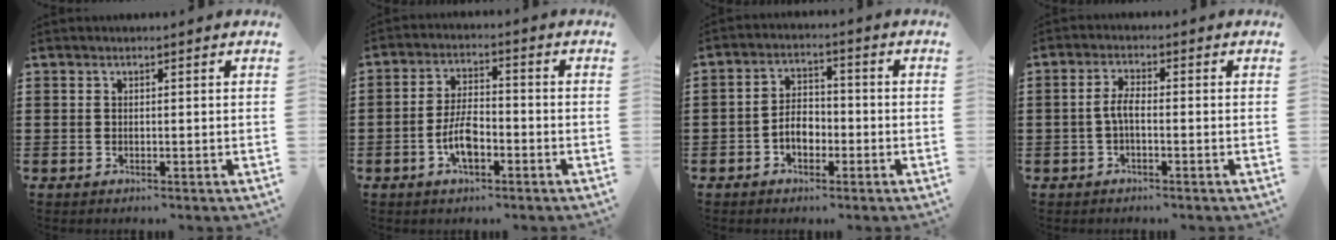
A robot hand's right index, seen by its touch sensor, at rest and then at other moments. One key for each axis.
{"total": 6.1, "fx": -2.0, "fy": 2.0, "fz": 5.4, "tx": -0.118, "ty": -0.001, "tz": -0.044}
{"total": 4.4, "fx": -1.8, "fy": 2.8, "fz": 2.9, "tx": -0.054, "ty": 0.002, "tz": -0.038}
{"total": 3.1, "fx": -0.8, "fy": 1.0, "fz": 2.9, "tx": -0.075, "ty": -0.004, "tz": -0.023}